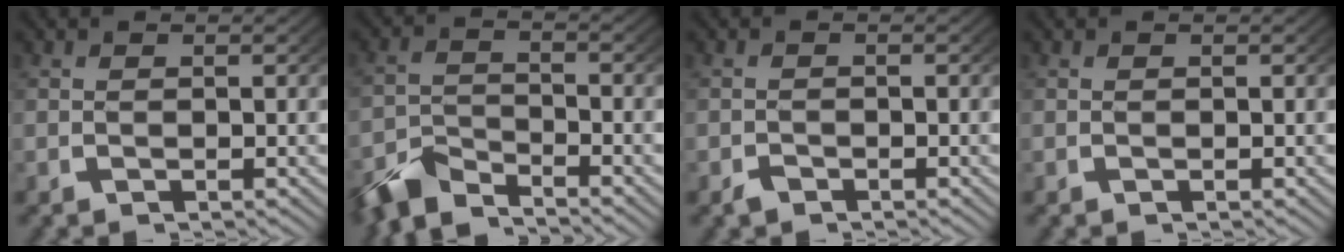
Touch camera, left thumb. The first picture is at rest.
{"total": 5.4, "force": [-4.7, 1.7, 1.8], "torque": [-0.031, -0.011, -0.089]}
{"total": 1.0, "force": [-0.8, 0.4, 0.2], "torque": [-0.003, -0.006, -0.016]}
{"total": 0.0}